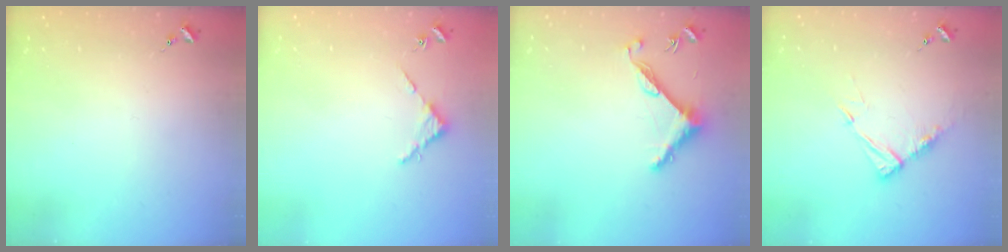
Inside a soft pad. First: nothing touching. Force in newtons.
{"total": 2.7, "press": 2.7, "slide": 0.3}
{"total": 7.5, "press": 7.5, "slide": 0.5}
{"total": 9.4, "press": 9.4, "slide": 0.6}